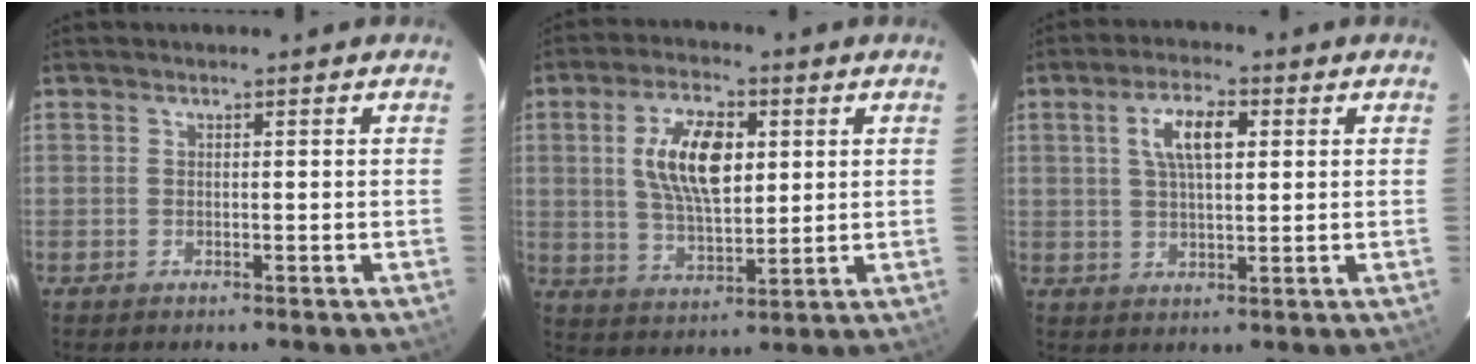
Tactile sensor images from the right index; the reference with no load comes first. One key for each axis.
{"total": 12.1, "fx": 2.8, "fy": 5.7, "fz": 10.3, "tx": -0.193, "ty": 0.009, "tz": 0.055}
{"total": 7.1, "fx": 2.2, "fy": 2.8, "fz": 6.2, "tx": -0.113, "ty": 0.012, "tz": 0.040}